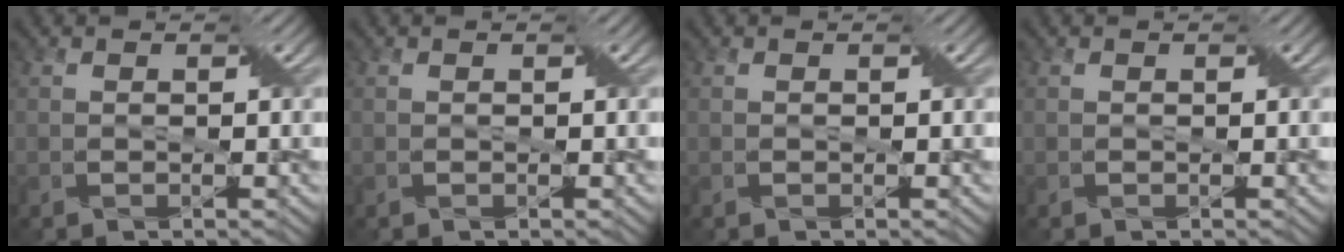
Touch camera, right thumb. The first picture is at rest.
{"total": 0.0}
{"total": 0.0}
{"total": 0.0}